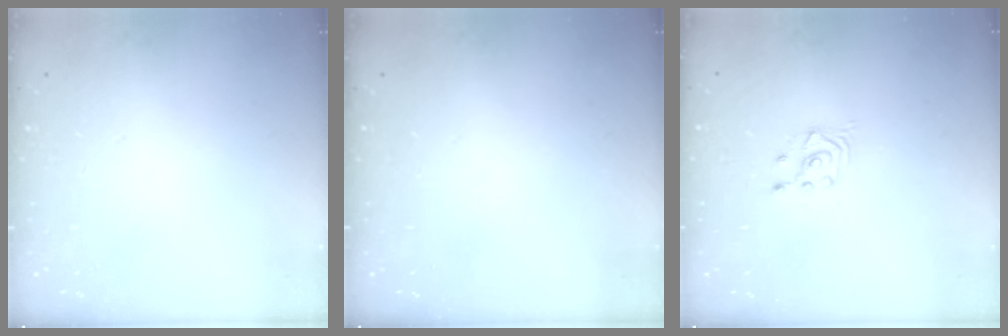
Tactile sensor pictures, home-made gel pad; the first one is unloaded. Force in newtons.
{"total": 0.0}
{"total": 2.7, "press": 2.7, "slide": 0.2}